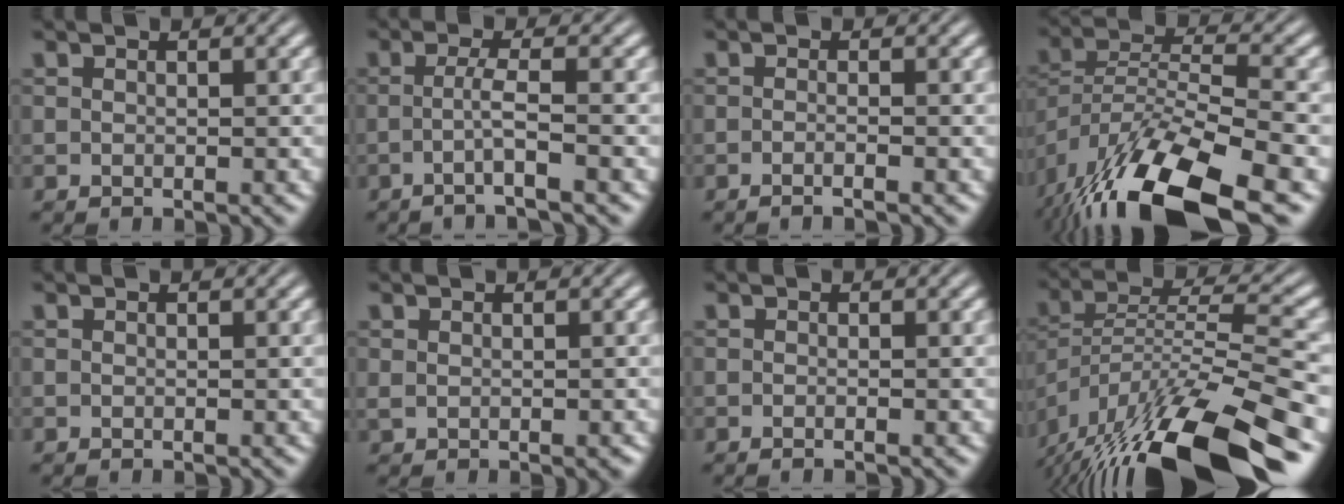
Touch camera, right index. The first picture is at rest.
{"total": 3.3, "force": [-1.8, -1.1, 2.5], "torque": [-0.042, -0.002, -0.028]}
{"total": 1.7, "force": [-1.4, -0.4, 0.8], "torque": [-0.010, 0.004, -0.028]}
{"total": 10.4, "force": [-4.6, 5.0, 7.8], "torque": [-0.150, -0.034, -0.055]}
{"total": 0.0}
{"total": 0.7, "force": [0.0, -0.4, 0.5], "torque": [0.001, 0.001, 0.007]}
{"total": 0.7, "force": [-0.7, -0.1, 0.3], "torque": [-0.002, 0.006, -0.014]}
{"total": 12.0, "force": [-5.6, 5.5, 9.1], "torque": [-0.159, -0.034, -0.070]}